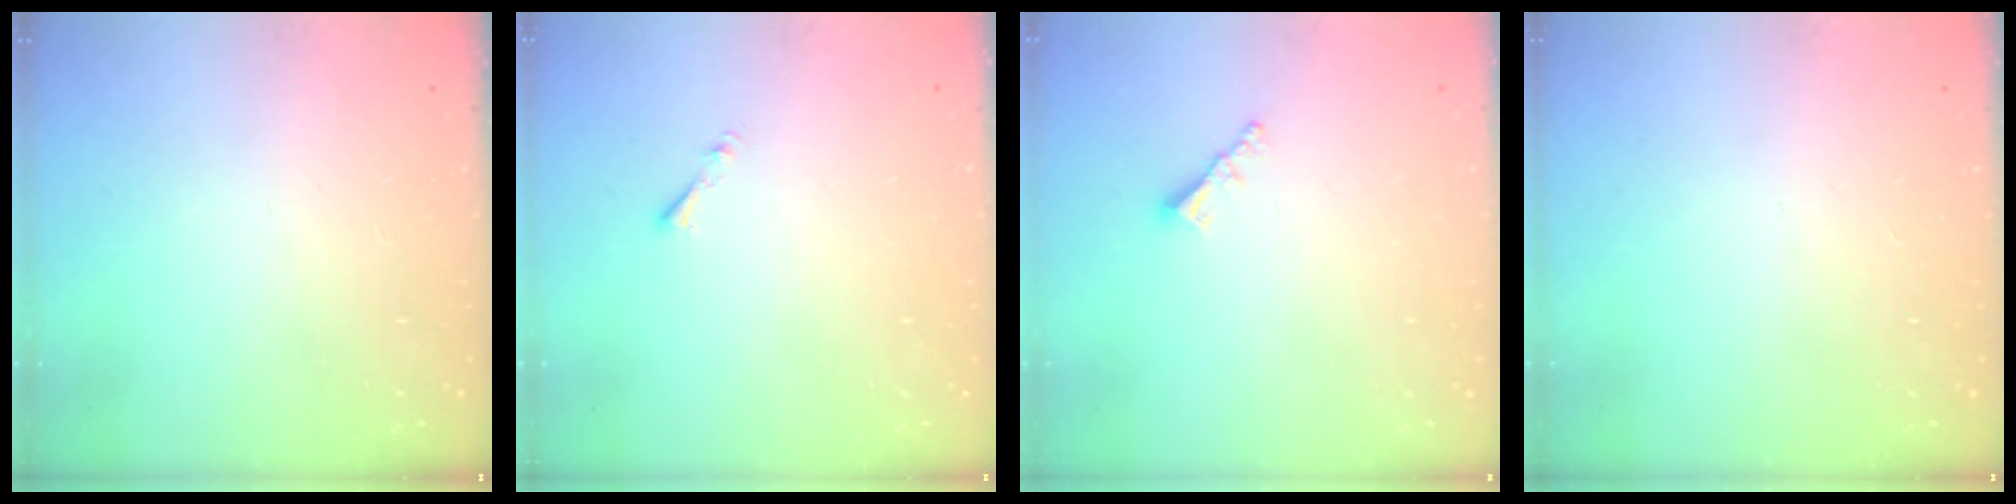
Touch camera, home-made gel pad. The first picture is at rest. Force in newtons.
{"total": 0.8, "press": 0.7, "slide": 0.3}
{"total": 2.3, "press": 2.3, "slide": 0.1}
{"total": 0.0}